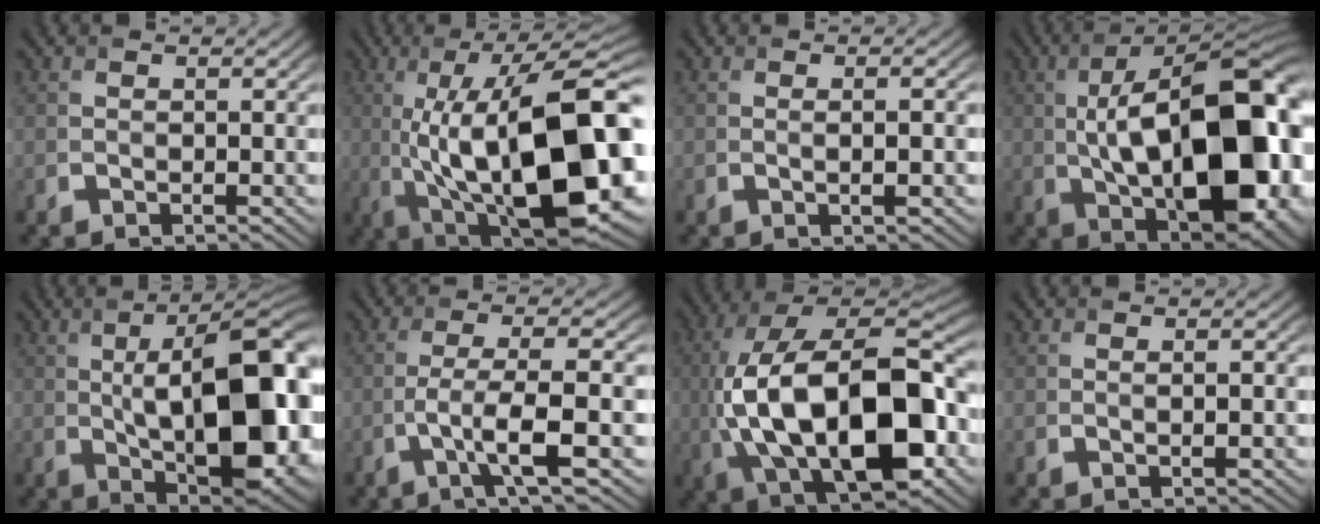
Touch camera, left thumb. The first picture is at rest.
{"total": 19.3, "force": [-1.9, 7.2, 17.8], "torque": [-0.292, 0.014, -0.035]}
{"total": 2.1, "force": [0.0, 0.5, 2.0], "torque": [-0.030, 0.003, -0.002]}
{"total": 19.2, "force": [-1.3, 8.5, 17.1], "torque": [-0.252, 0.022, -0.033]}
{"total": 18.7, "force": [-0.2, 7.6, 17.0], "torque": [-0.235, 0.010, -0.012]}
{"total": 6.3, "force": [-2.1, 0.9, 5.9], "torque": [-0.104, 0.012, -0.051]}
{"total": 19.5, "force": [-2.8, 10.0, 16.5], "torque": [-0.329, 0.006, -0.049]}
{"total": 1.3, "force": [0.1, 0.3, 1.2], "torque": [-0.019, 0.003, 0.000]}